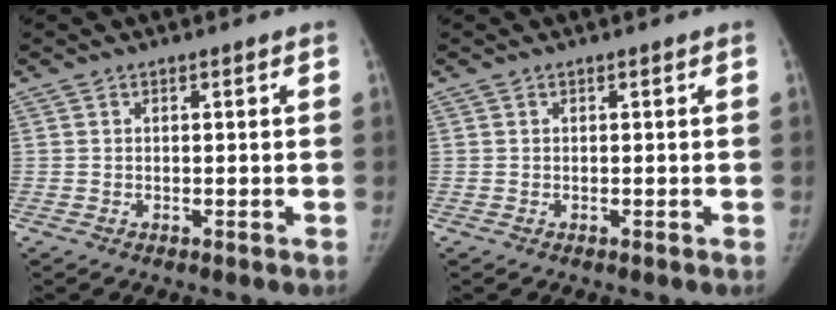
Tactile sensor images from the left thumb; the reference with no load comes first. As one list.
[{"total": 0.0}]